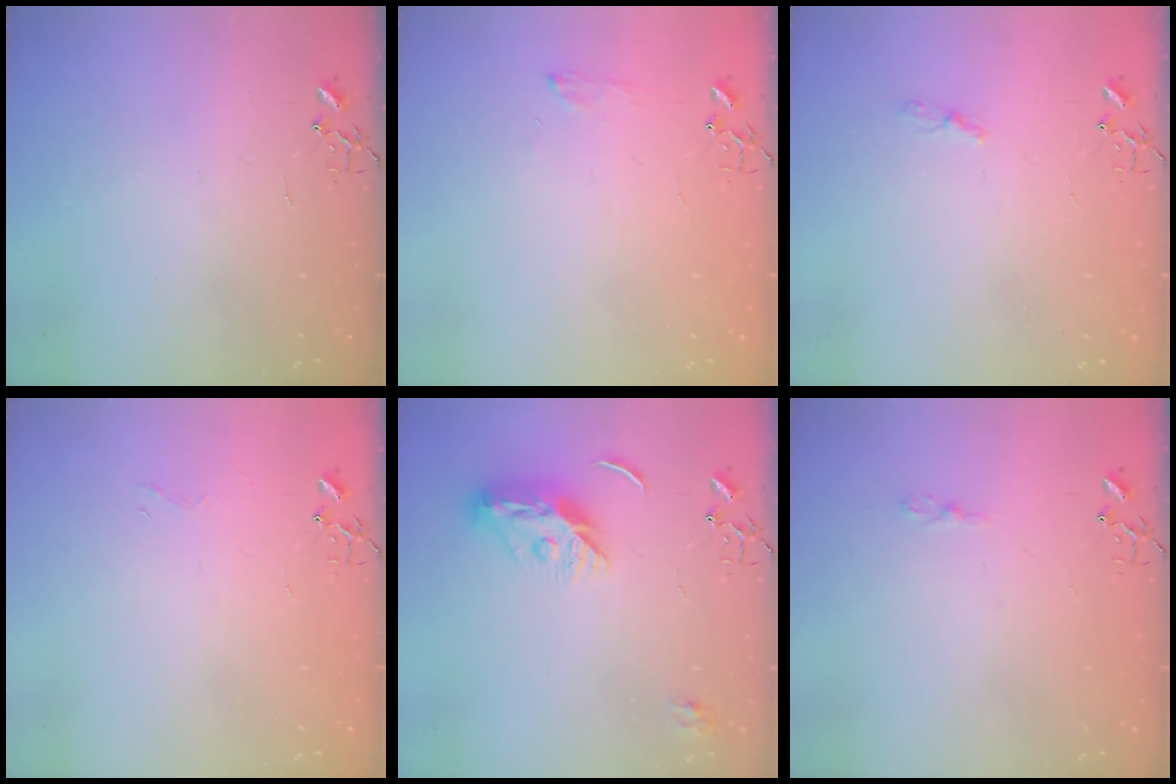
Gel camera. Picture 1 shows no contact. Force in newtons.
{"total": 6.3, "press": 6.2, "slide": 0.8}
{"total": 4.4, "press": 4.4, "slide": 0.6}
{"total": 3.3, "press": 3.3, "slide": 0.3}
{"total": 11.3, "press": 11.3, "slide": 0.7}
{"total": 3.6, "press": 3.6, "slide": 0.4}